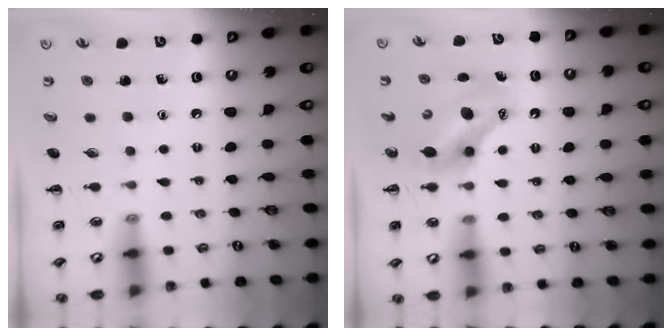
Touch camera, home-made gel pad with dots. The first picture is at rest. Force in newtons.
{"total": 6.8, "press": 6.7, "slide": 1.5}